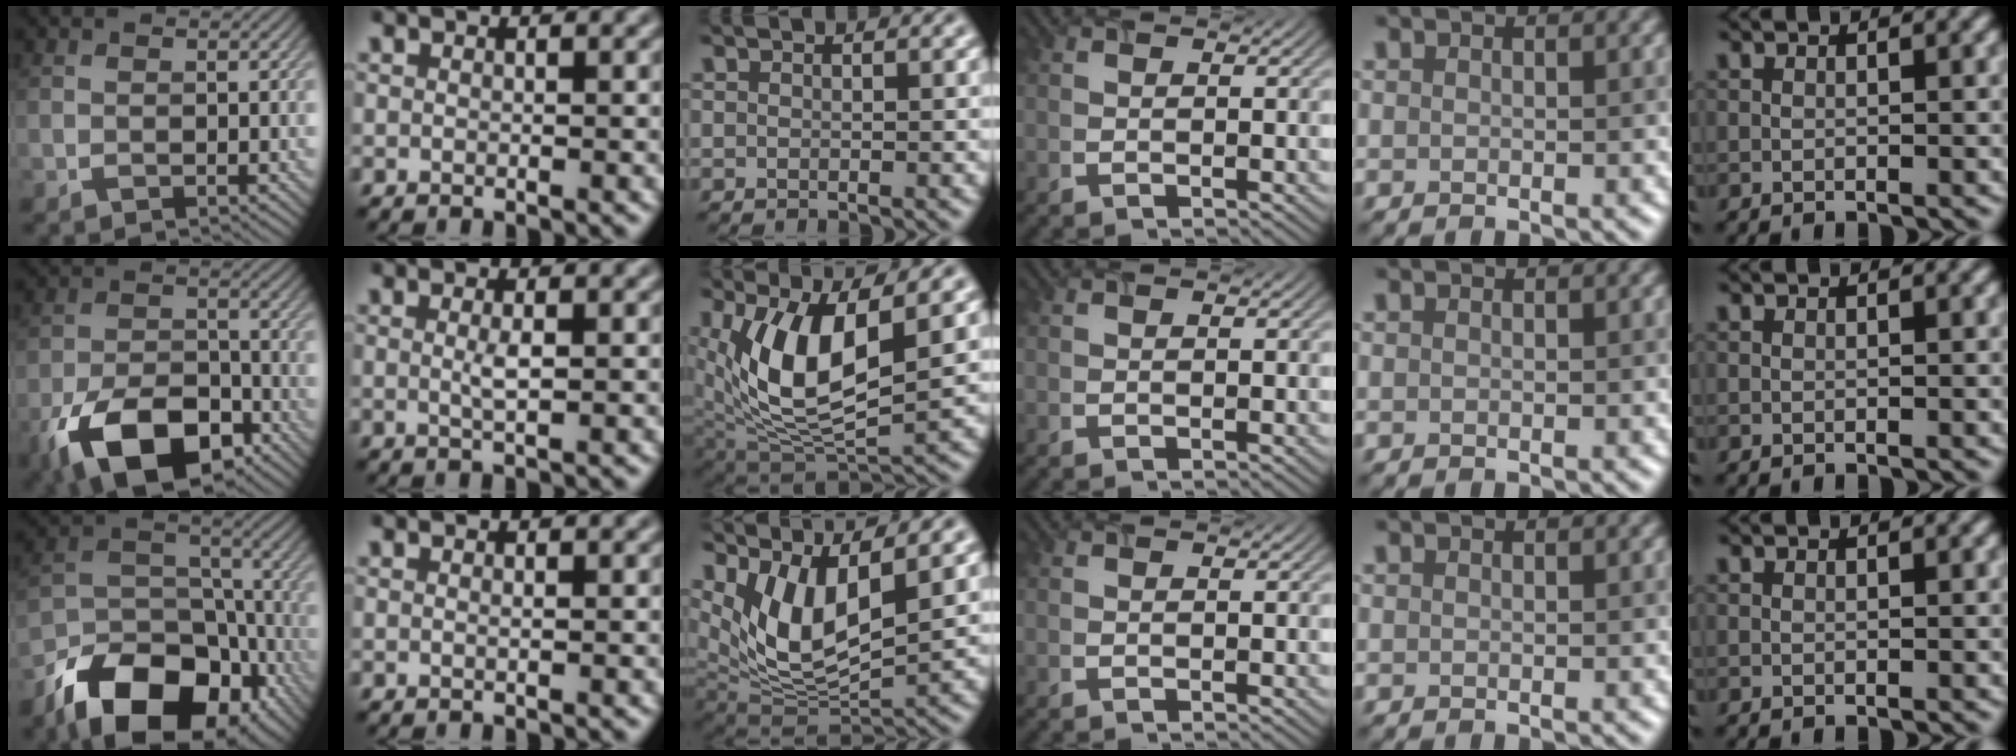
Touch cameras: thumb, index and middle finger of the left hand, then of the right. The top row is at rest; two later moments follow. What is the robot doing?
{"motion": "lift_and_place", "object": "timer"}